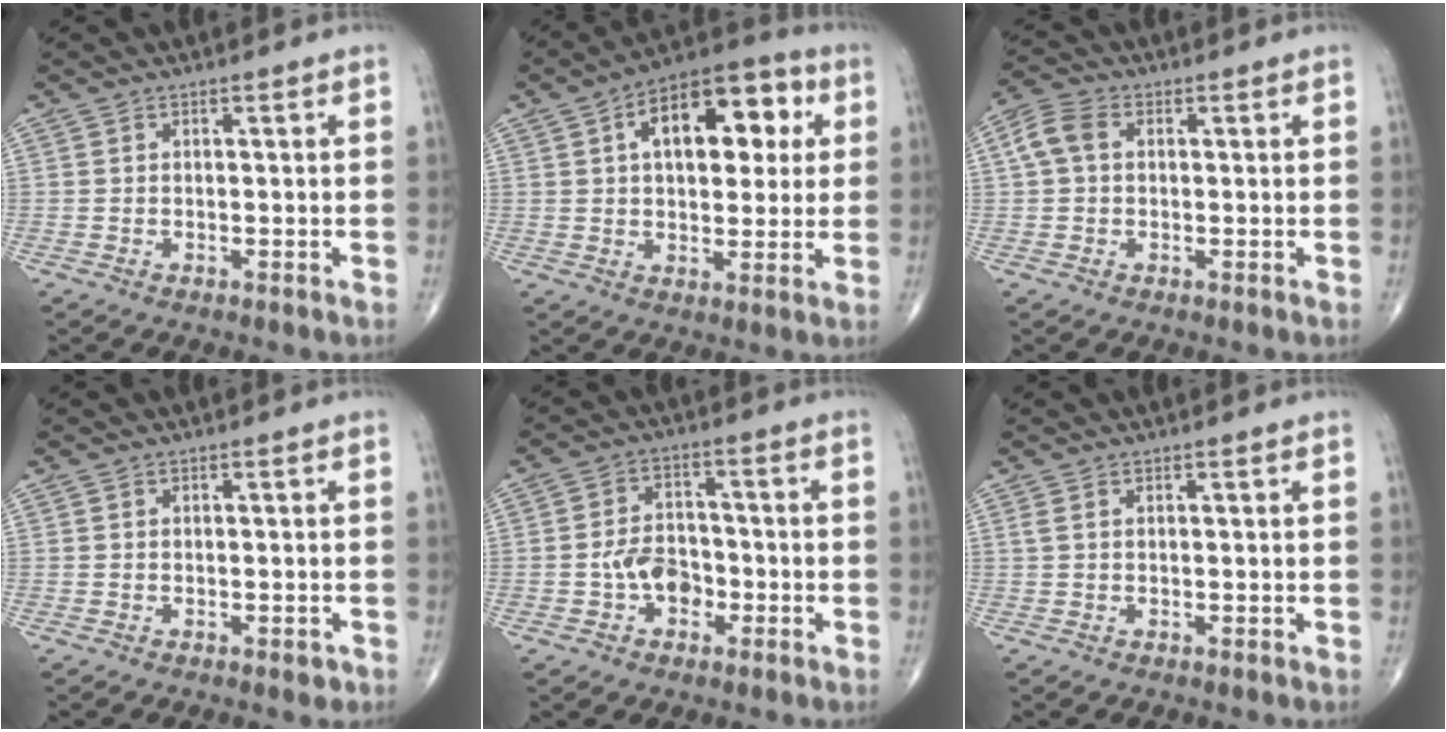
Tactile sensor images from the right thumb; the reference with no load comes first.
{"total": 17.2, "force": [4.8, 9.3, 13.7], "torque": [-0.158, 0.018, 0.063]}
{"total": 5.0, "force": [0.8, 3.6, 3.5], "torque": [-0.078, 0.017, 0.010]}
{"total": 1.2, "force": [-0.7, 0.6, 0.8], "torque": [-0.008, -0.001, -0.008]}
{"total": 6.9, "force": [-2.2, 4.9, 4.4], "torque": [-0.049, 0.027, -0.044]}
{"total": 0.7, "force": [0.2, 0.2, 0.7], "torque": [-0.023, 0.006, 0.005]}